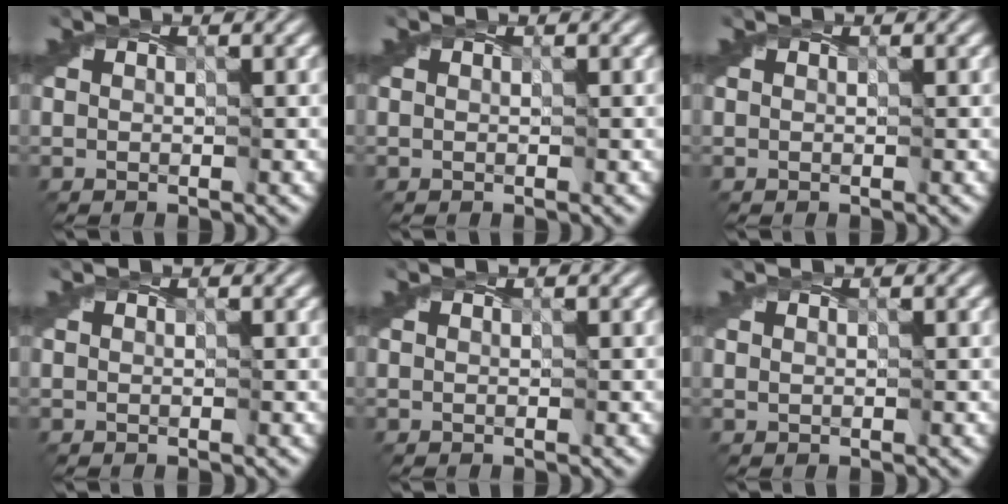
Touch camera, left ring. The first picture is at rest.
{"total": 0.0}
{"total": 0.0}
{"total": 0.0}
{"total": 0.0}
{"total": 0.0}